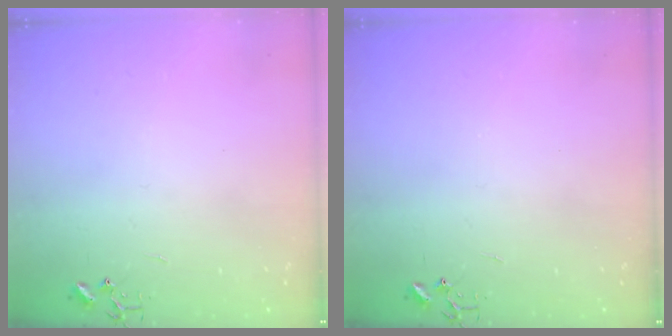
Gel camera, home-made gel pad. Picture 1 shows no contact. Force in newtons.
{"total": 0.0}